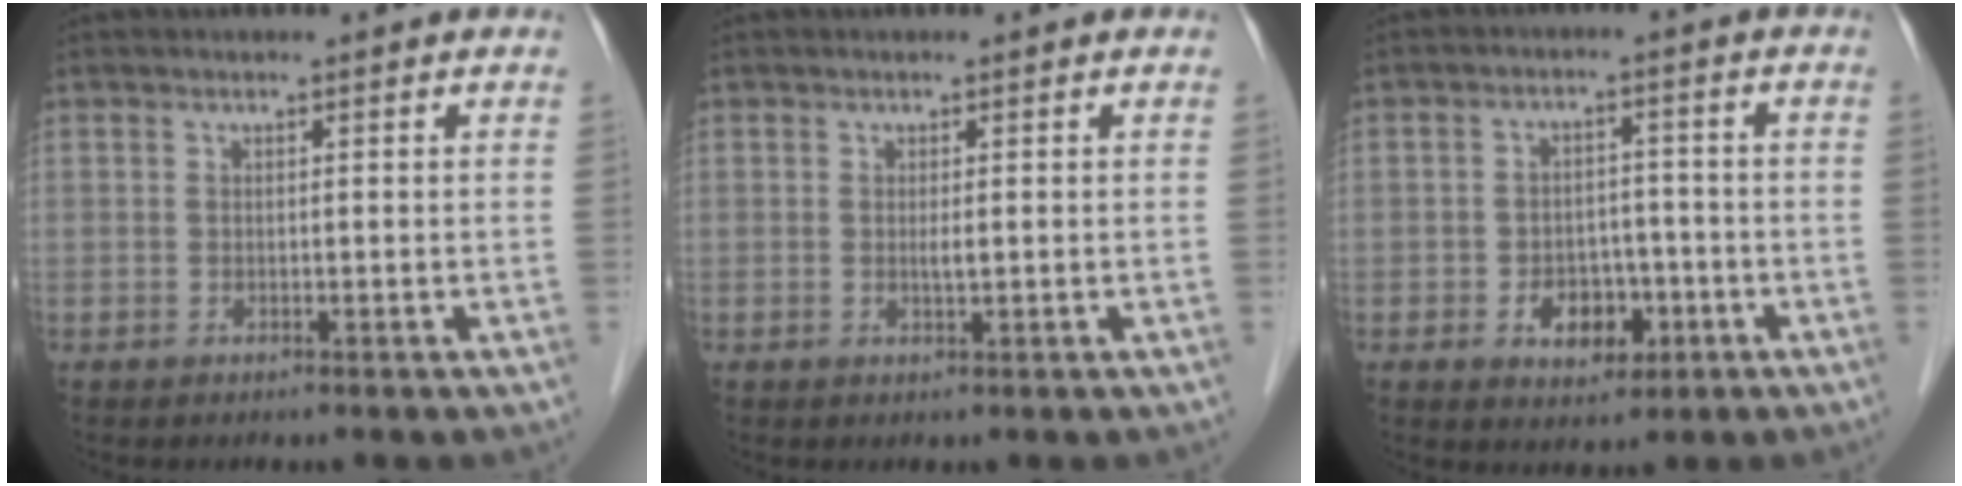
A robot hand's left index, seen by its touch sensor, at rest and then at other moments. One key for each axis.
{"total": 0.9, "fx": 0.1, "fy": 0.1, "fz": 0.9, "tx": -0.020, "ty": -0.002, "tz": 0.000}
{"total": 5.9, "fx": -2.3, "fy": 4.0, "fz": 3.7, "tx": -0.059, "ty": 0.009, "tz": -0.028}